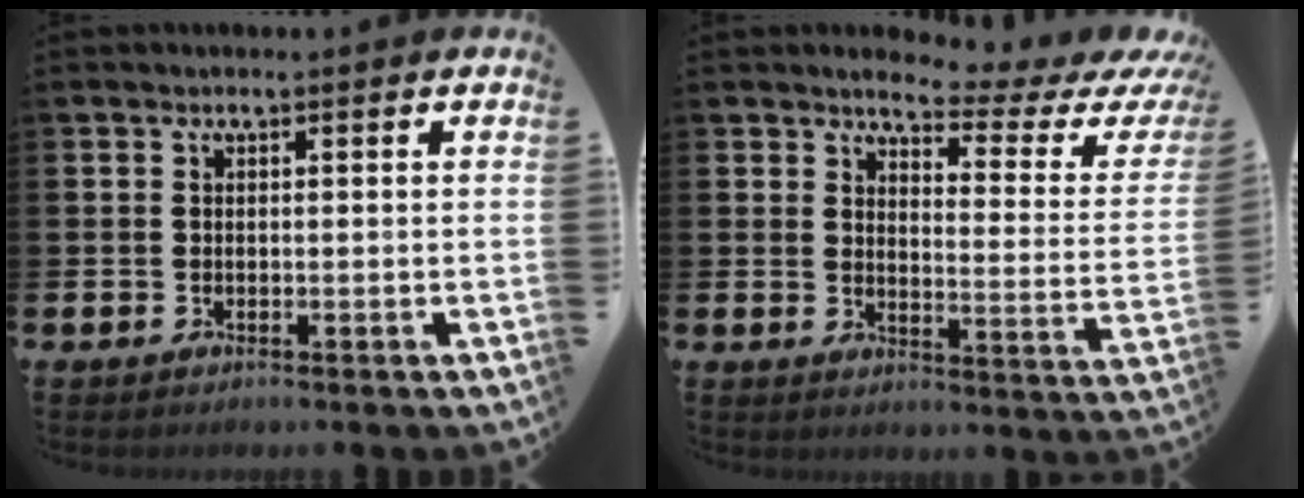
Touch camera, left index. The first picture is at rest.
{"total": 4.2, "force": [3.6, 0.8, 1.9], "torque": [-0.052, -0.029, 0.052]}